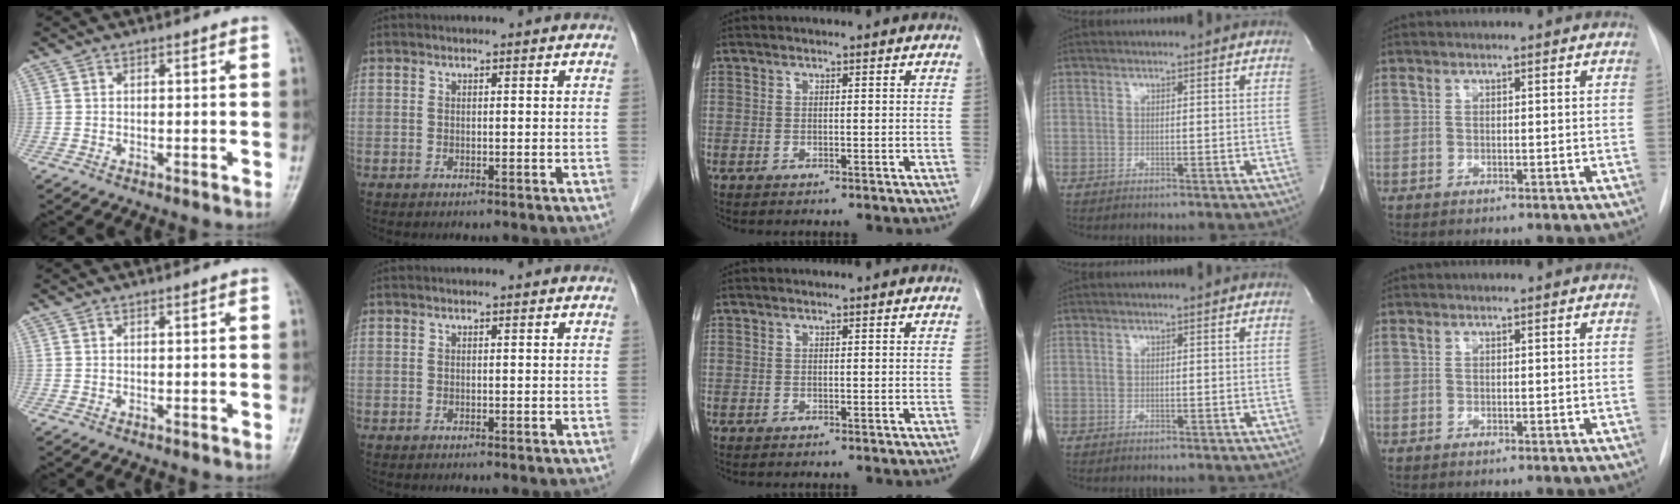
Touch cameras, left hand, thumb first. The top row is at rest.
{}